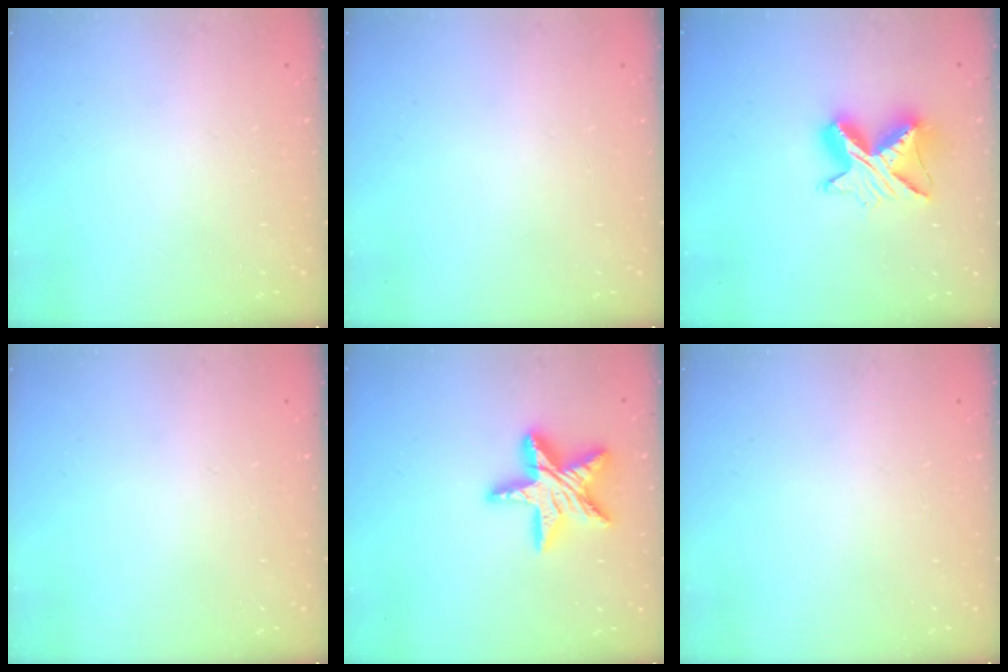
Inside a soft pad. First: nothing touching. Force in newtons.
{"total": 0.0}
{"total": 9.9, "press": 9.9, "slide": 1.0}
{"total": 0.0}
{"total": 17.1, "press": 17.0, "slide": 1.5}
{"total": 0.0}